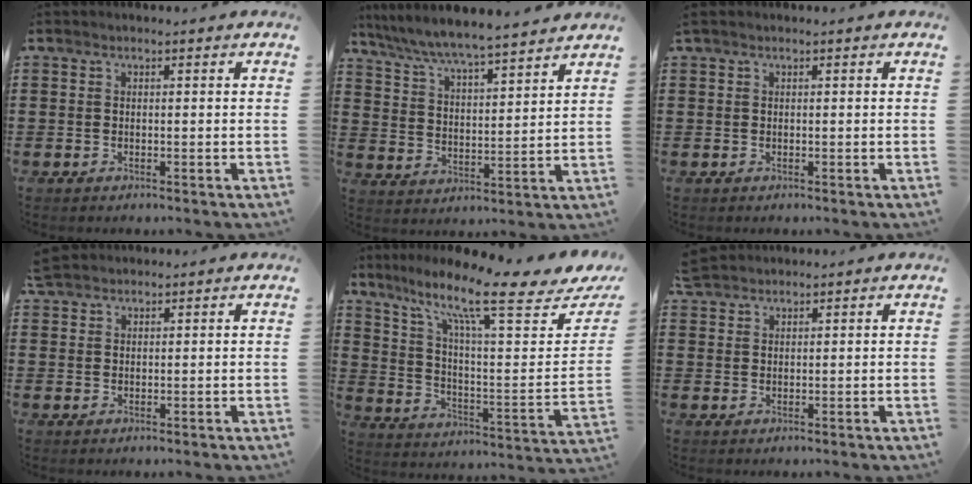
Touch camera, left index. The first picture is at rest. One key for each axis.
{"total": 6.0, "fx": 5.7, "fy": -0.2, "fz": 2.0, "tx": -0.063, "ty": -0.036, "tz": 0.095}
{"total": 0.0}
{"total": 2.4, "fx": 2.2, "fy": 0.8, "fz": 0.4, "tx": -0.014, "ty": 0.005, "tz": 0.044}
{"total": 14.2, "fx": 9.8, "fy": 2.1, "fz": 10.0, "tx": -0.194, "ty": -0.071, "tz": 0.154}
{"total": 2.8, "fx": 2.6, "fy": 0.8, "fz": 0.4, "tx": -0.015, "ty": 0.001, "tz": 0.052}